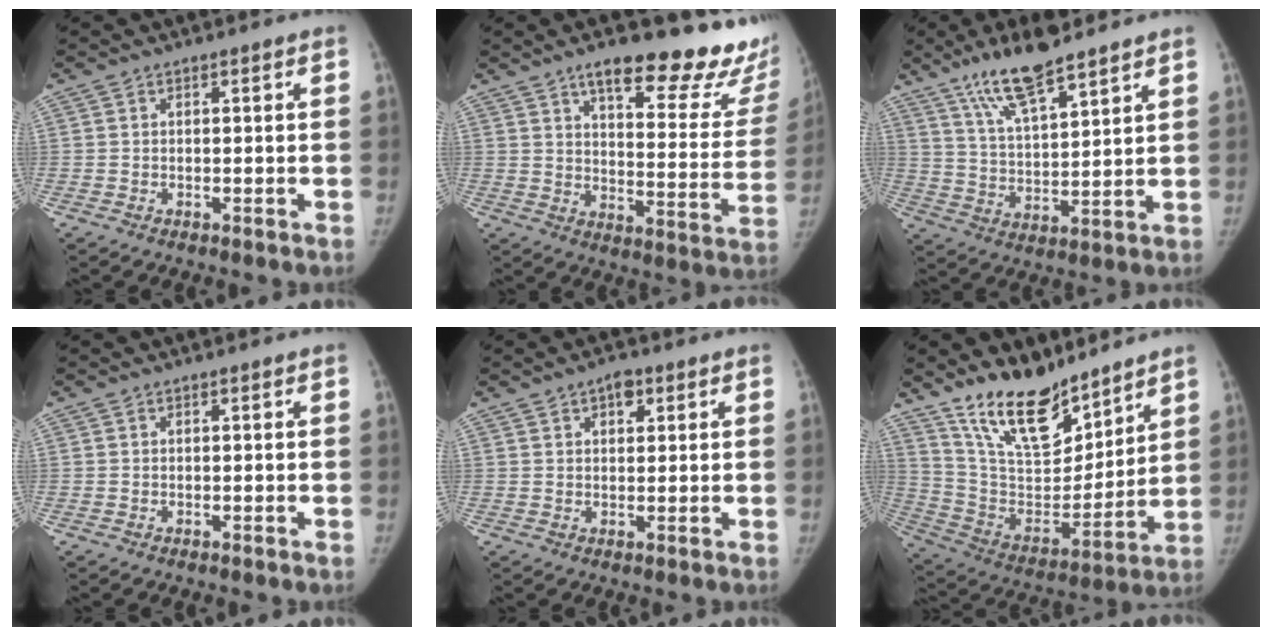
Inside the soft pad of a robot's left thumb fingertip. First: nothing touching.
{"total": 25.3, "force": [18.1, 7.7, 15.9], "torque": [-0.165, -0.093, 0.230]}
{"total": 12.5, "force": [9.1, 2.9, 8.1], "torque": [-0.136, -0.044, 0.173]}
{"total": 0.0}
{"total": 3.3, "force": [1.8, 1.9, 2.1], "torque": [-0.016, -0.005, 0.026]}
{"total": 19.6, "force": [14.6, 8.0, 10.3], "torque": [-0.130, -0.093, 0.269]}